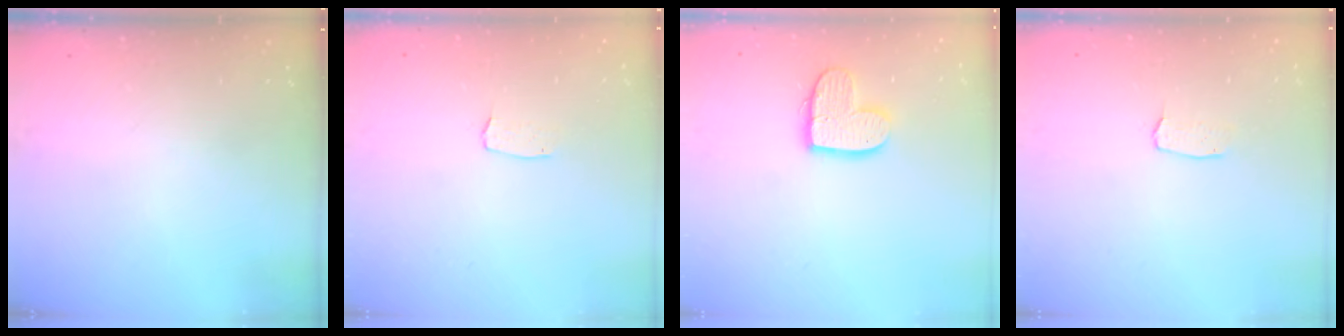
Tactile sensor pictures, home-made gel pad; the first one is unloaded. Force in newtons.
{"total": 3.0, "press": 3.0, "slide": 0.2}
{"total": 12.2, "press": 12.1, "slide": 1.1}
{"total": 2.9, "press": 2.9, "slide": 0.2}